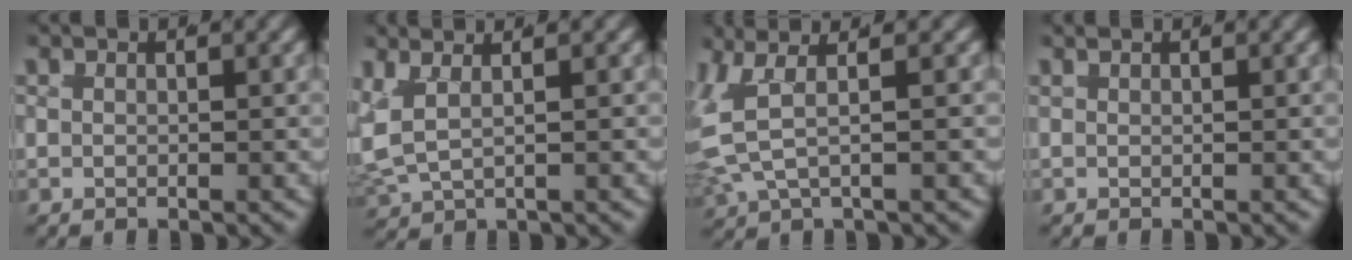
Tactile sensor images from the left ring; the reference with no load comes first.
{"total": 5.9, "force": [0.3, 4.8, 3.5], "torque": [-0.110, -0.010, 0.001]}
{"total": 6.8, "force": [0.7, 4.7, 4.8], "torque": [-0.123, 0.006, -0.002]}
{"total": 0.6, "force": [0.5, 0.3, 0.2], "torque": [-0.003, 0.003, 0.009]}